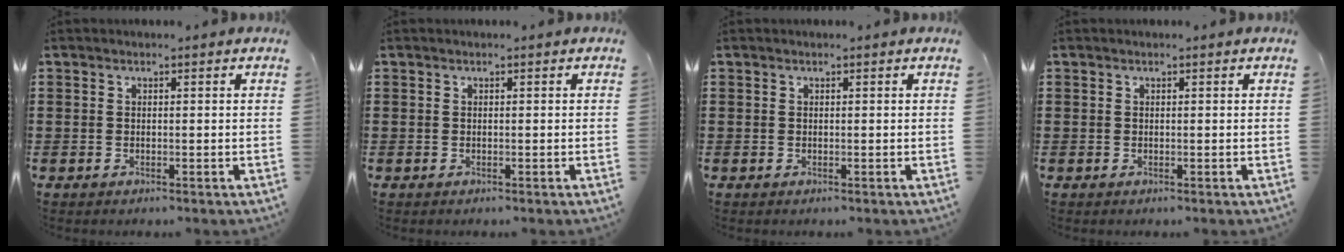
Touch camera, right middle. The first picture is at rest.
{"total": 0.0}
{"total": 0.0}
{"total": 0.0}